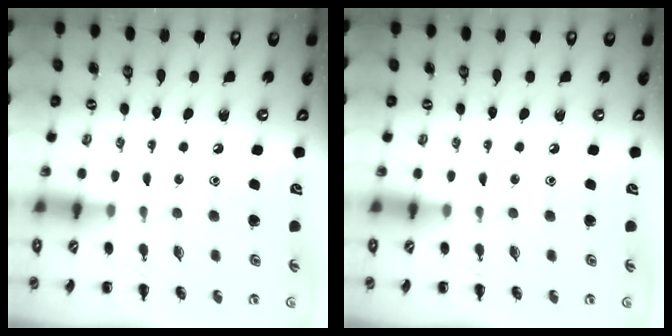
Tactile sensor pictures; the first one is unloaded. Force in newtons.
{"total": 0.0}